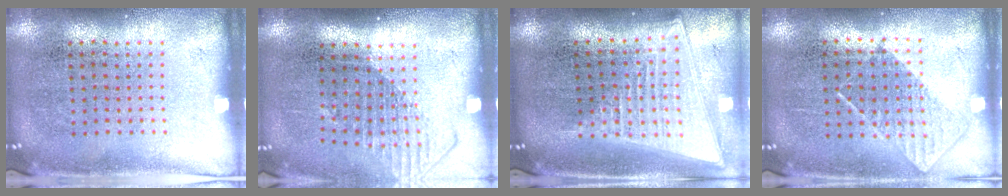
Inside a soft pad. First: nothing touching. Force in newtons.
{"total": 1.6, "press": 1.2, "slide": 1.0}
{"total": 2.0, "press": 1.7, "slide": 1.2}
{"total": 0.8, "press": 0.8, "slide": 0.4}